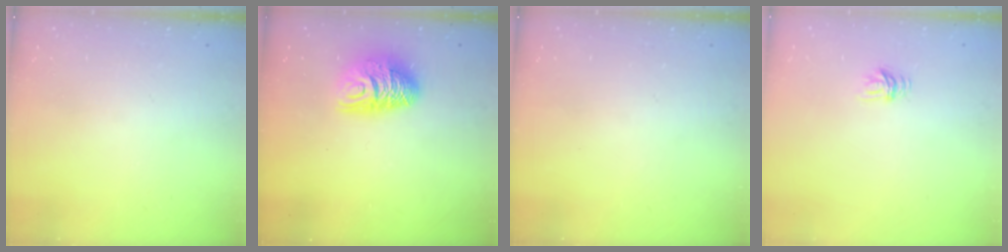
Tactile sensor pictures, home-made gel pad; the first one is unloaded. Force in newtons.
{"total": 9.9, "press": 9.9, "slide": 0.3}
{"total": 0.0}
{"total": 4.5, "press": 4.4, "slide": 0.5}